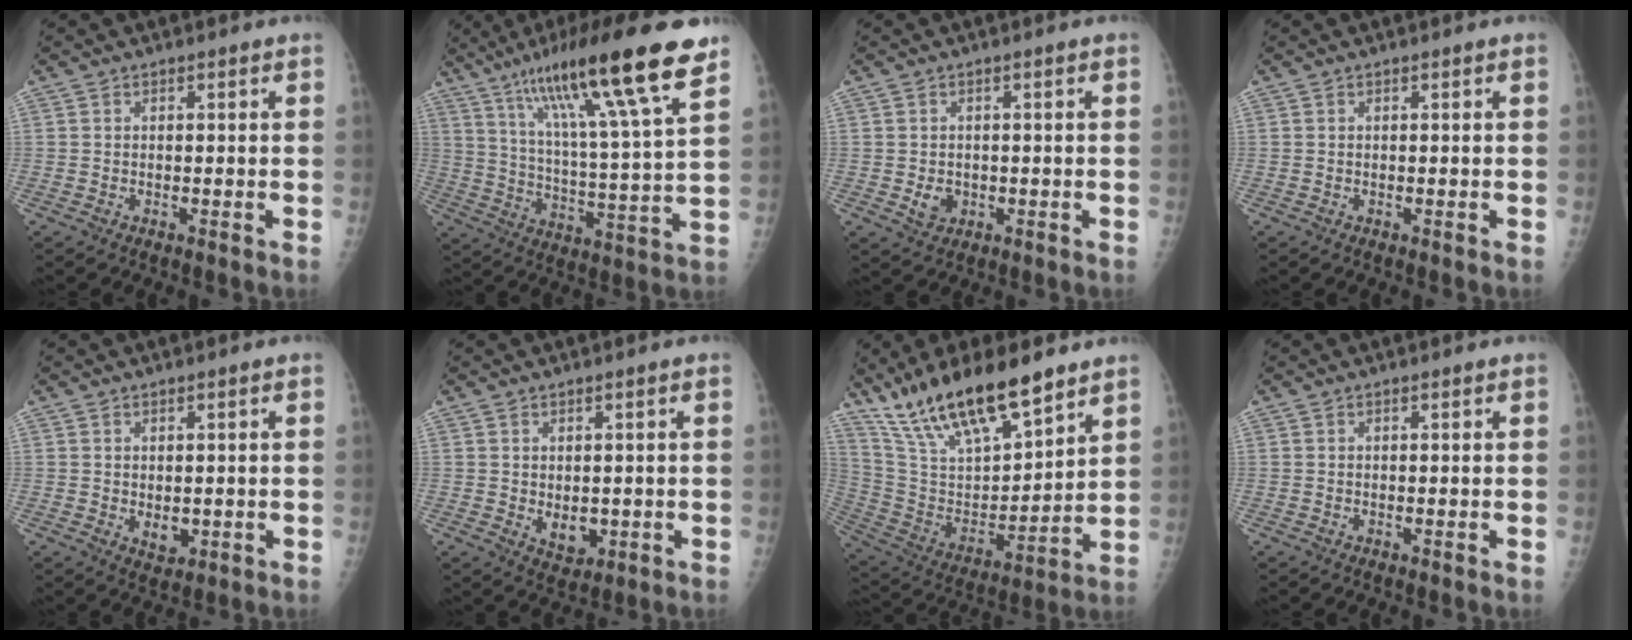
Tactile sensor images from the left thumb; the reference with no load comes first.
{"total": 22.0, "force": [13.7, 2.3, 17.1], "torque": [-0.274, -0.038, 0.225]}
{"total": 2.9, "force": [-0.5, 2.4, 1.5], "torque": [-0.016, 0.000, 0.000]}
{"total": 0.0}
{"total": 2.9, "force": [-0.1, 1.9, 2.2], "torque": [-0.021, -0.005, 0.008]}
{"total": 4.2, "force": [-0.3, 2.8, 3.1], "torque": [-0.030, -0.007, 0.011]}
{"total": 21.8, "force": [16.1, 6.5, 13.2], "torque": [-0.215, -0.061, 0.302]}
{"total": 0.0}